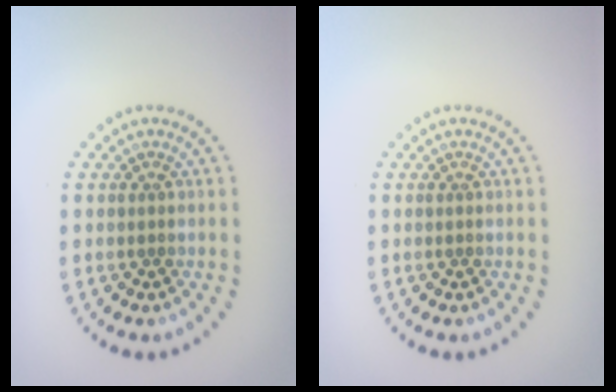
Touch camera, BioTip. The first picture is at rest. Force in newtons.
{"total": 0.0}